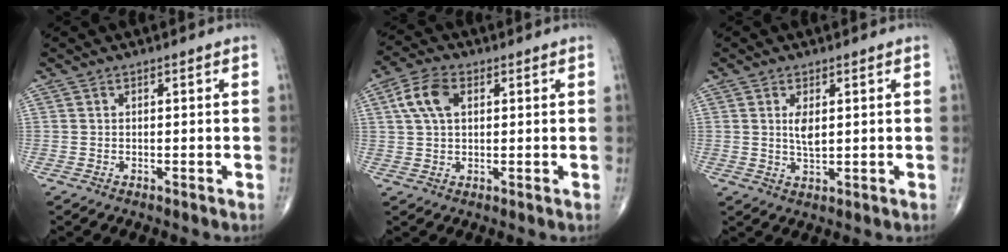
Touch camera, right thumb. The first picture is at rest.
{"total": 6.9, "force": [2.0, 4.1, 5.1], "torque": [-0.105, 0.011, 0.037]}
{"total": 3.5, "force": [0.9, 1.5, 3.1], "torque": [-0.055, -0.011, 0.020]}